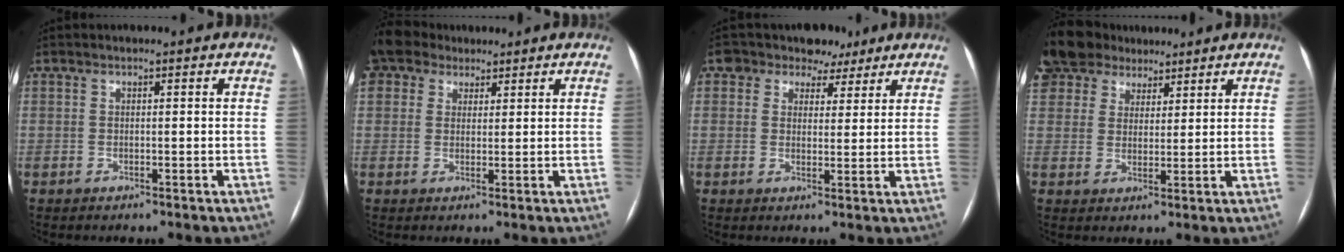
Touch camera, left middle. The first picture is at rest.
{"total": 7.9, "force": [5.7, 5.0, 2.0], "torque": [-0.048, 0.041, 0.110]}
{"total": 6.0, "force": [4.2, 4.2, 1.0], "torque": [-0.007, 0.015, 0.058]}
{"total": 12.3, "force": [9.2, 7.6, 3.0], "torque": [-0.081, 0.042, 0.175]}